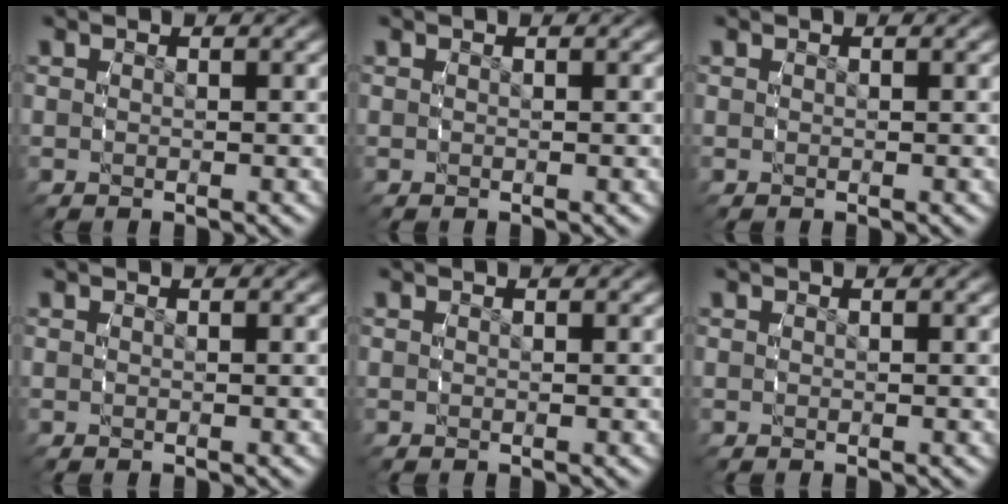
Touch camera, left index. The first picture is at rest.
{"total": 0.0}
{"total": 0.0}
{"total": 0.0}
{"total": 0.0}
{"total": 0.0}